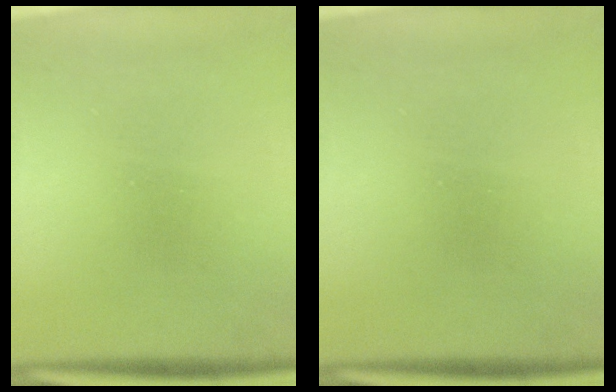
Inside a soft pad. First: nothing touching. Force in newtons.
{"total": 0.0}